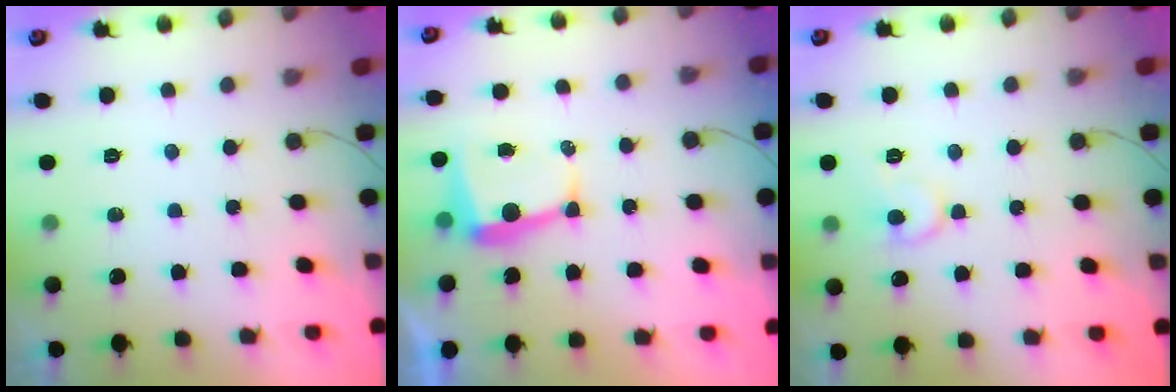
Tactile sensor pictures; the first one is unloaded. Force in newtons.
{"total": 6.2, "press": 6.1, "slide": 0.6}
{"total": 8.3, "press": 8.3, "slide": 0.8}